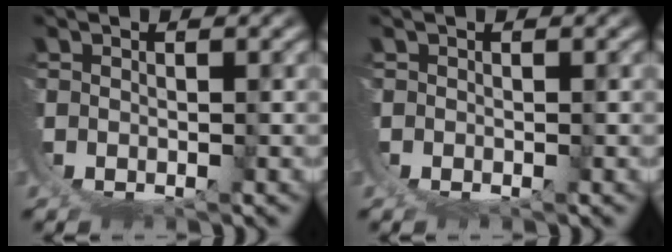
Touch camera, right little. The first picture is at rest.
{"total": 0.0}